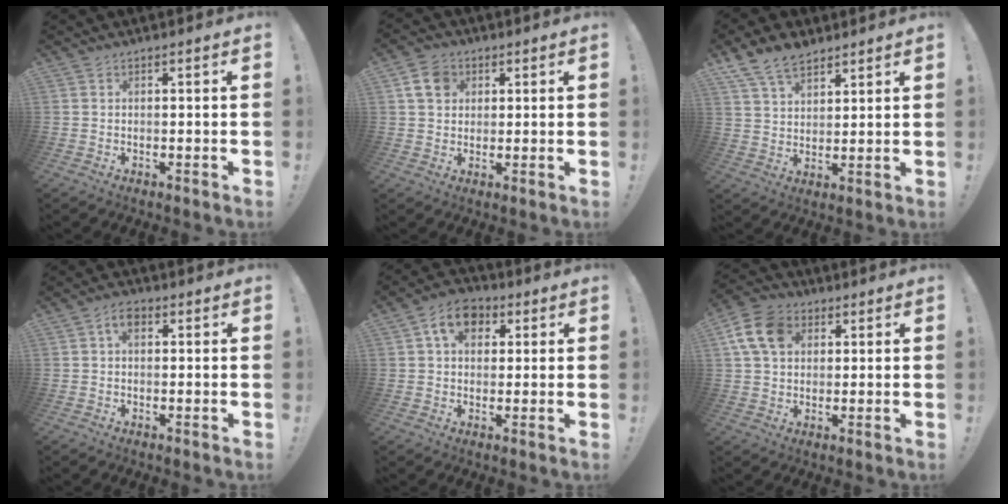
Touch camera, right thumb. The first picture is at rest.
{"total": 7.5, "force": [3.0, 5.9, 3.6], "torque": [-0.065, 0.002, 0.062]}
{"total": 9.9, "force": [7.2, 5.3, 4.1], "torque": [-0.081, -0.031, 0.141]}
{"total": 4.0, "force": [1.0, 2.4, 3.0], "torque": [-0.046, 0.007, 0.016]}
{"total": 9.6, "force": [3.4, 6.9, 5.7], "torque": [-0.085, 0.007, 0.062]}
{"total": 12.2, "force": [3.9, 9.2, 7.1], "torque": [-0.126, 0.003, 0.080]}